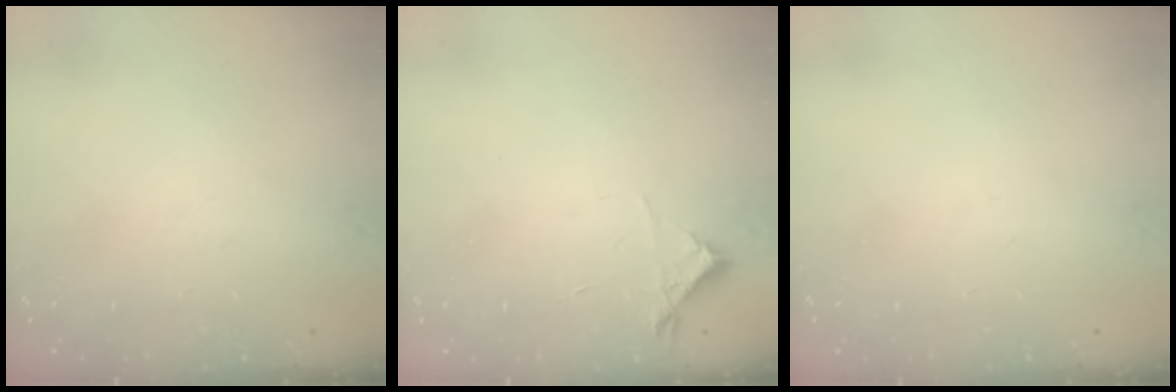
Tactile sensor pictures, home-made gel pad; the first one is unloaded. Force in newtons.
{"total": 4.4, "press": 4.4, "slide": 0.4}
{"total": 0.0}